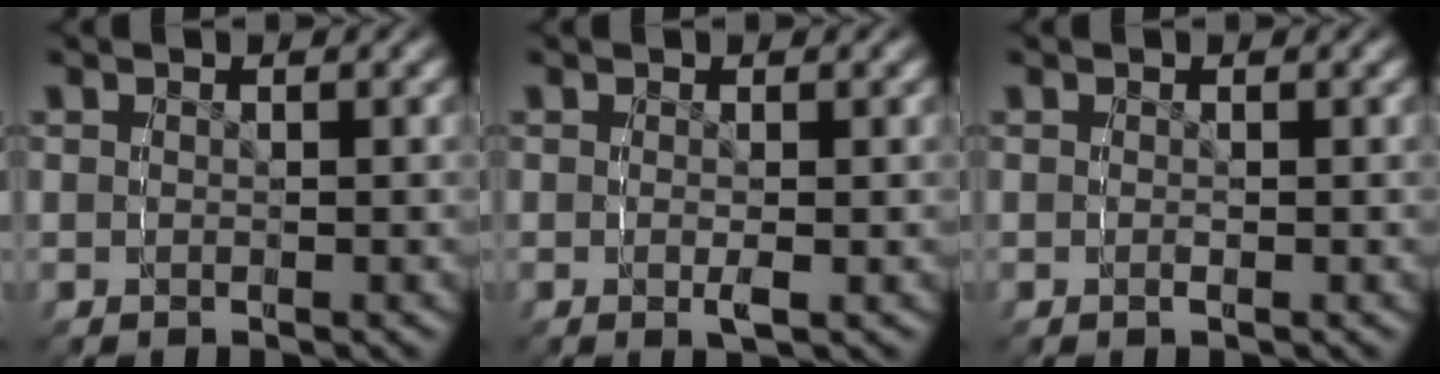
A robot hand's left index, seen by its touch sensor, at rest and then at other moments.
{"total": 0.8, "force": [-0.2, -0.2, 0.7], "torque": [-0.019, -0.003, -0.003]}
{"total": 0.0}